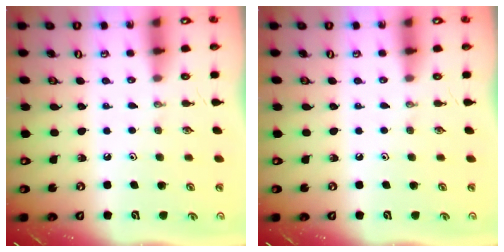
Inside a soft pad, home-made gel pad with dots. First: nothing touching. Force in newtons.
{"total": 0.0}